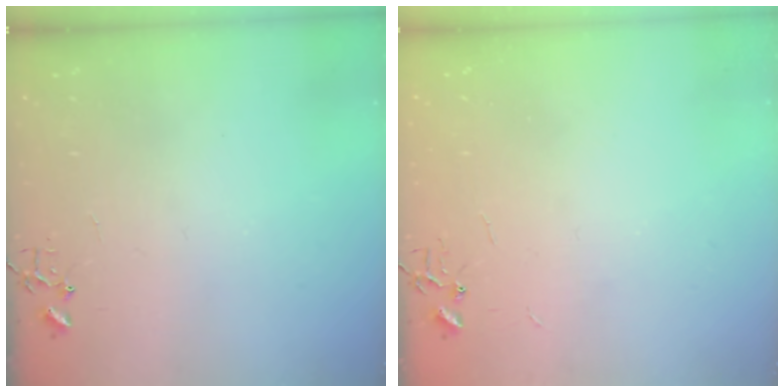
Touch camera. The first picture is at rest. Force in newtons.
{"total": 2.2, "press": 2.2, "slide": 0.3}